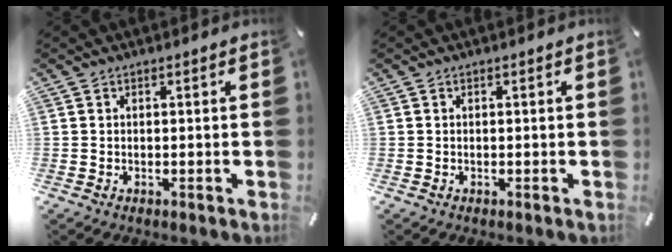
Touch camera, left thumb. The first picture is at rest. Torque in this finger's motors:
{"motor_torque": [-0.03, 0.03, -0.03, 0.02, 0.01]}